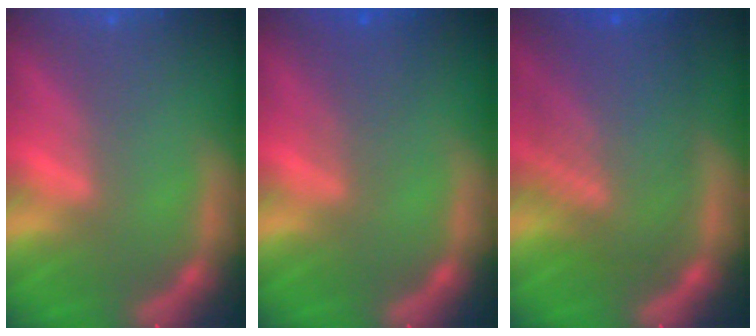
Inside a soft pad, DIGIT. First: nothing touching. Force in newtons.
{"total": 2.5}
{"total": 9.0}